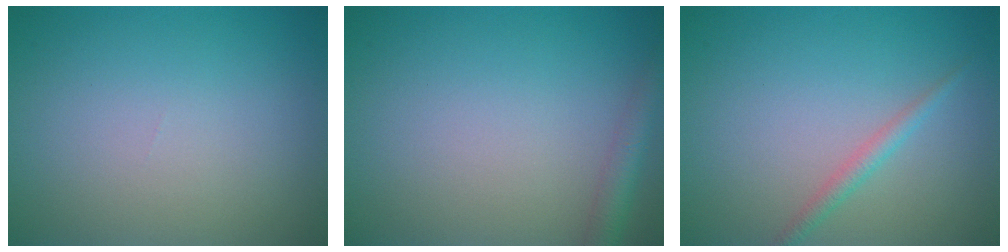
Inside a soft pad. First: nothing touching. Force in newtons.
{"total": 2.4, "press": 2.4, "slide": 0.1}
{"total": 1.4, "press": 1.4, "slide": 0.1}